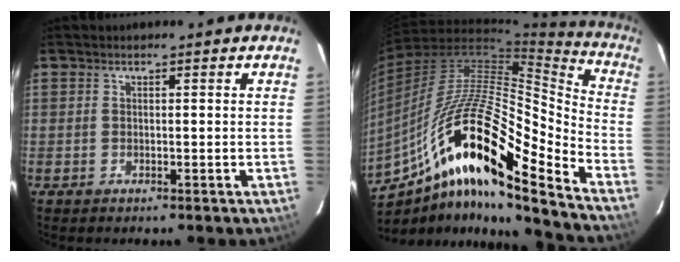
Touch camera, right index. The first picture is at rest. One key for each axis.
{"total": 23.7, "fx": -11.3, "fy": 5.0, "fz": 20.2, "tx": -0.356, "ty": -0.032, "tz": -0.217}